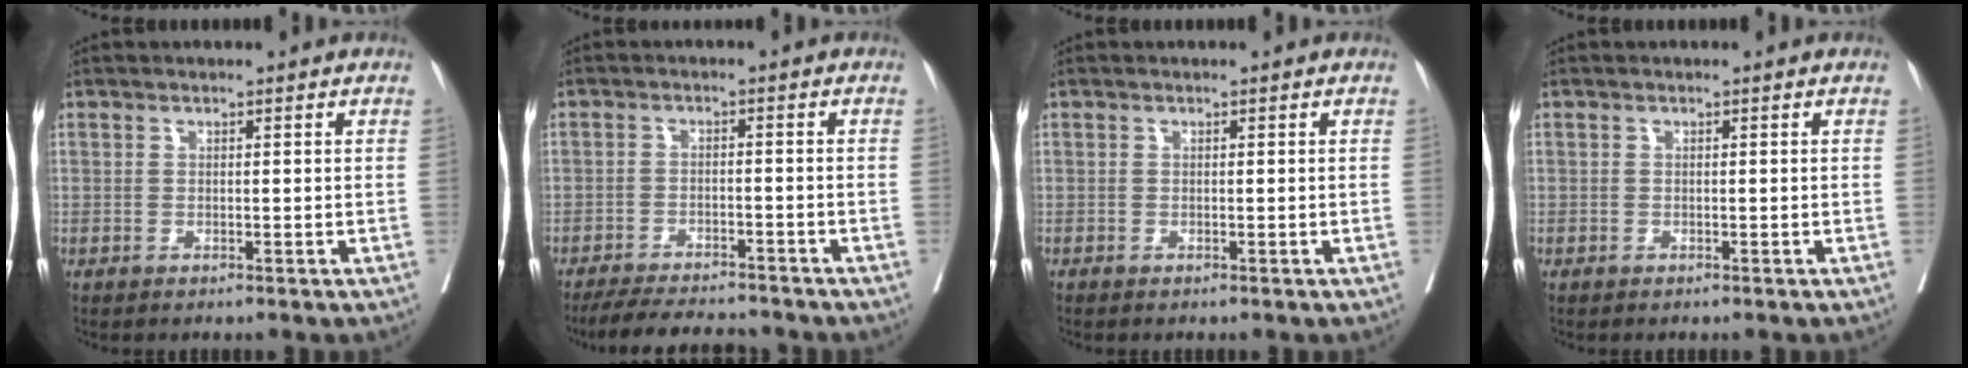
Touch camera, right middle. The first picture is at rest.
{"total": 10.1, "force": [-9.3, 1.6, 3.5], "torque": [-0.050, -0.005, -0.135]}
{"total": 0.0}
{"total": 0.7, "force": [-0.2, 0.6, -0.1], "torque": [0.005, 0.009, -0.006]}